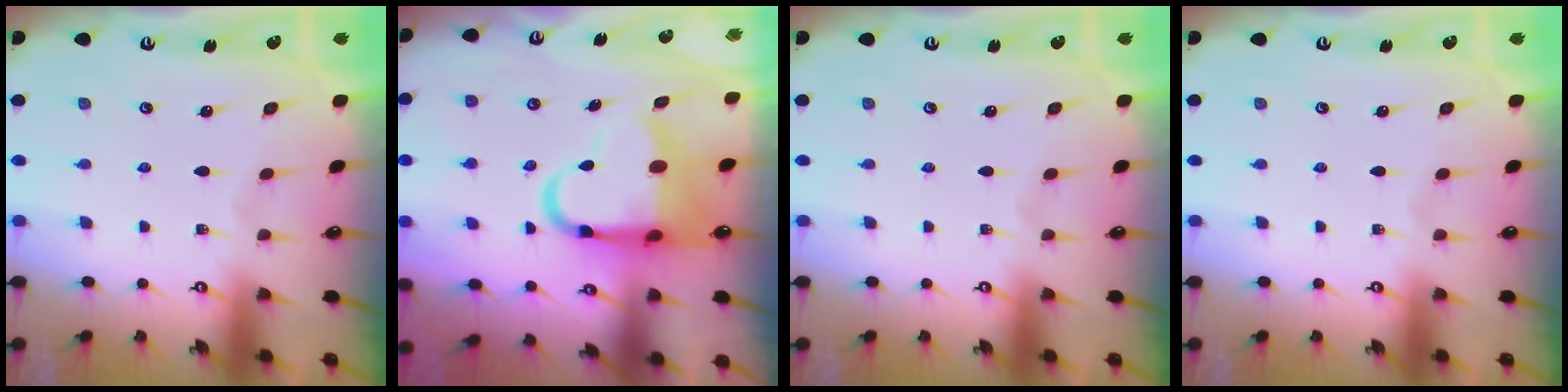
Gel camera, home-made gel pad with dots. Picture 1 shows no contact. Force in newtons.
{"total": 9.2, "press": 9.0, "slide": 1.9}
{"total": 0.0}
{"total": 0.0}